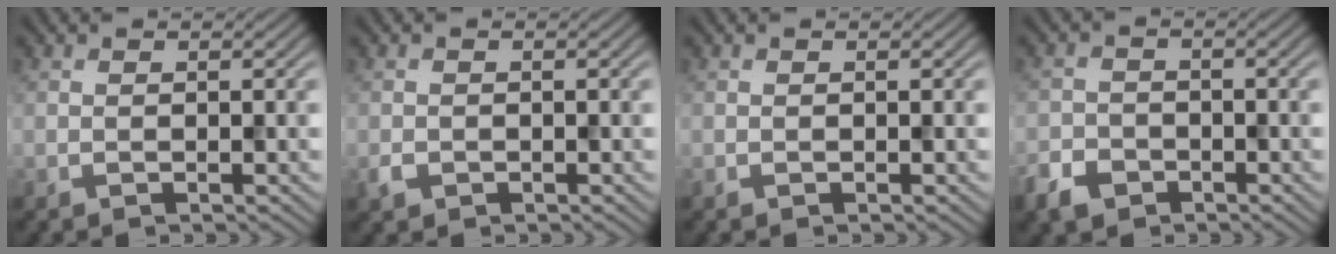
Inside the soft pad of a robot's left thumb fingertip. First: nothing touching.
{"total": 1.2, "force": [-0.6, 1.0, 0.5], "torque": [-0.010, -0.006, -0.013]}
{"total": 0.0}
{"total": 3.8, "force": [-2.5, 2.5, 1.3], "torque": [-0.033, -0.006, -0.056]}